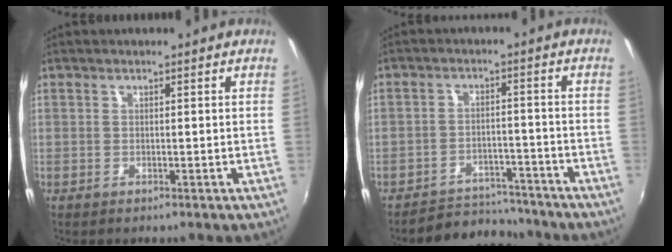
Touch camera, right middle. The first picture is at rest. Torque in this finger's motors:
{"motor_torque": [0.89, -0.67, 0.01, 0.01]}